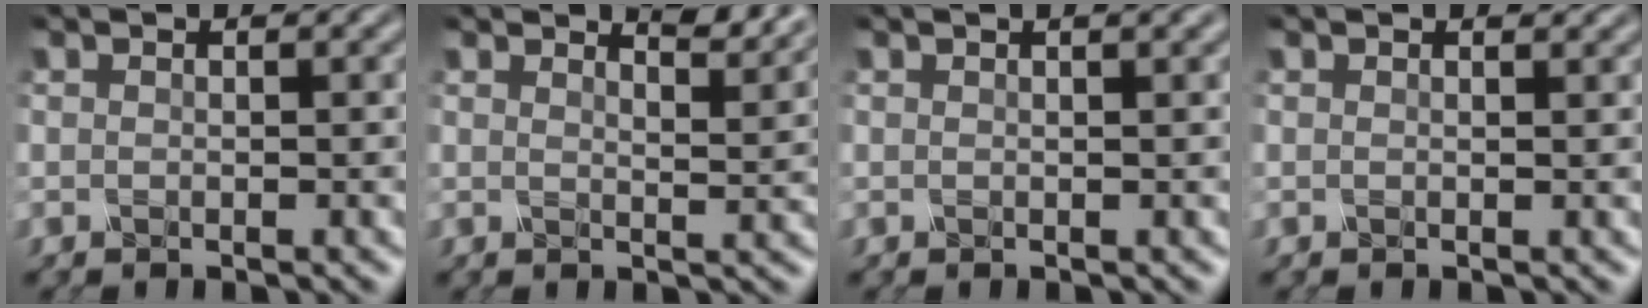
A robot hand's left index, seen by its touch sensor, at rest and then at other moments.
{"total": 3.5, "force": [3.2, 0.5, 1.4], "torque": [-0.012, 0.000, 0.037]}
{"total": 1.8, "force": [1.1, 0.5, 1.4], "torque": [-0.013, 0.001, 0.010]}
{"total": 0.9, "force": [0.8, 0.1, 0.2], "torque": [-0.010, -0.002, 0.010]}